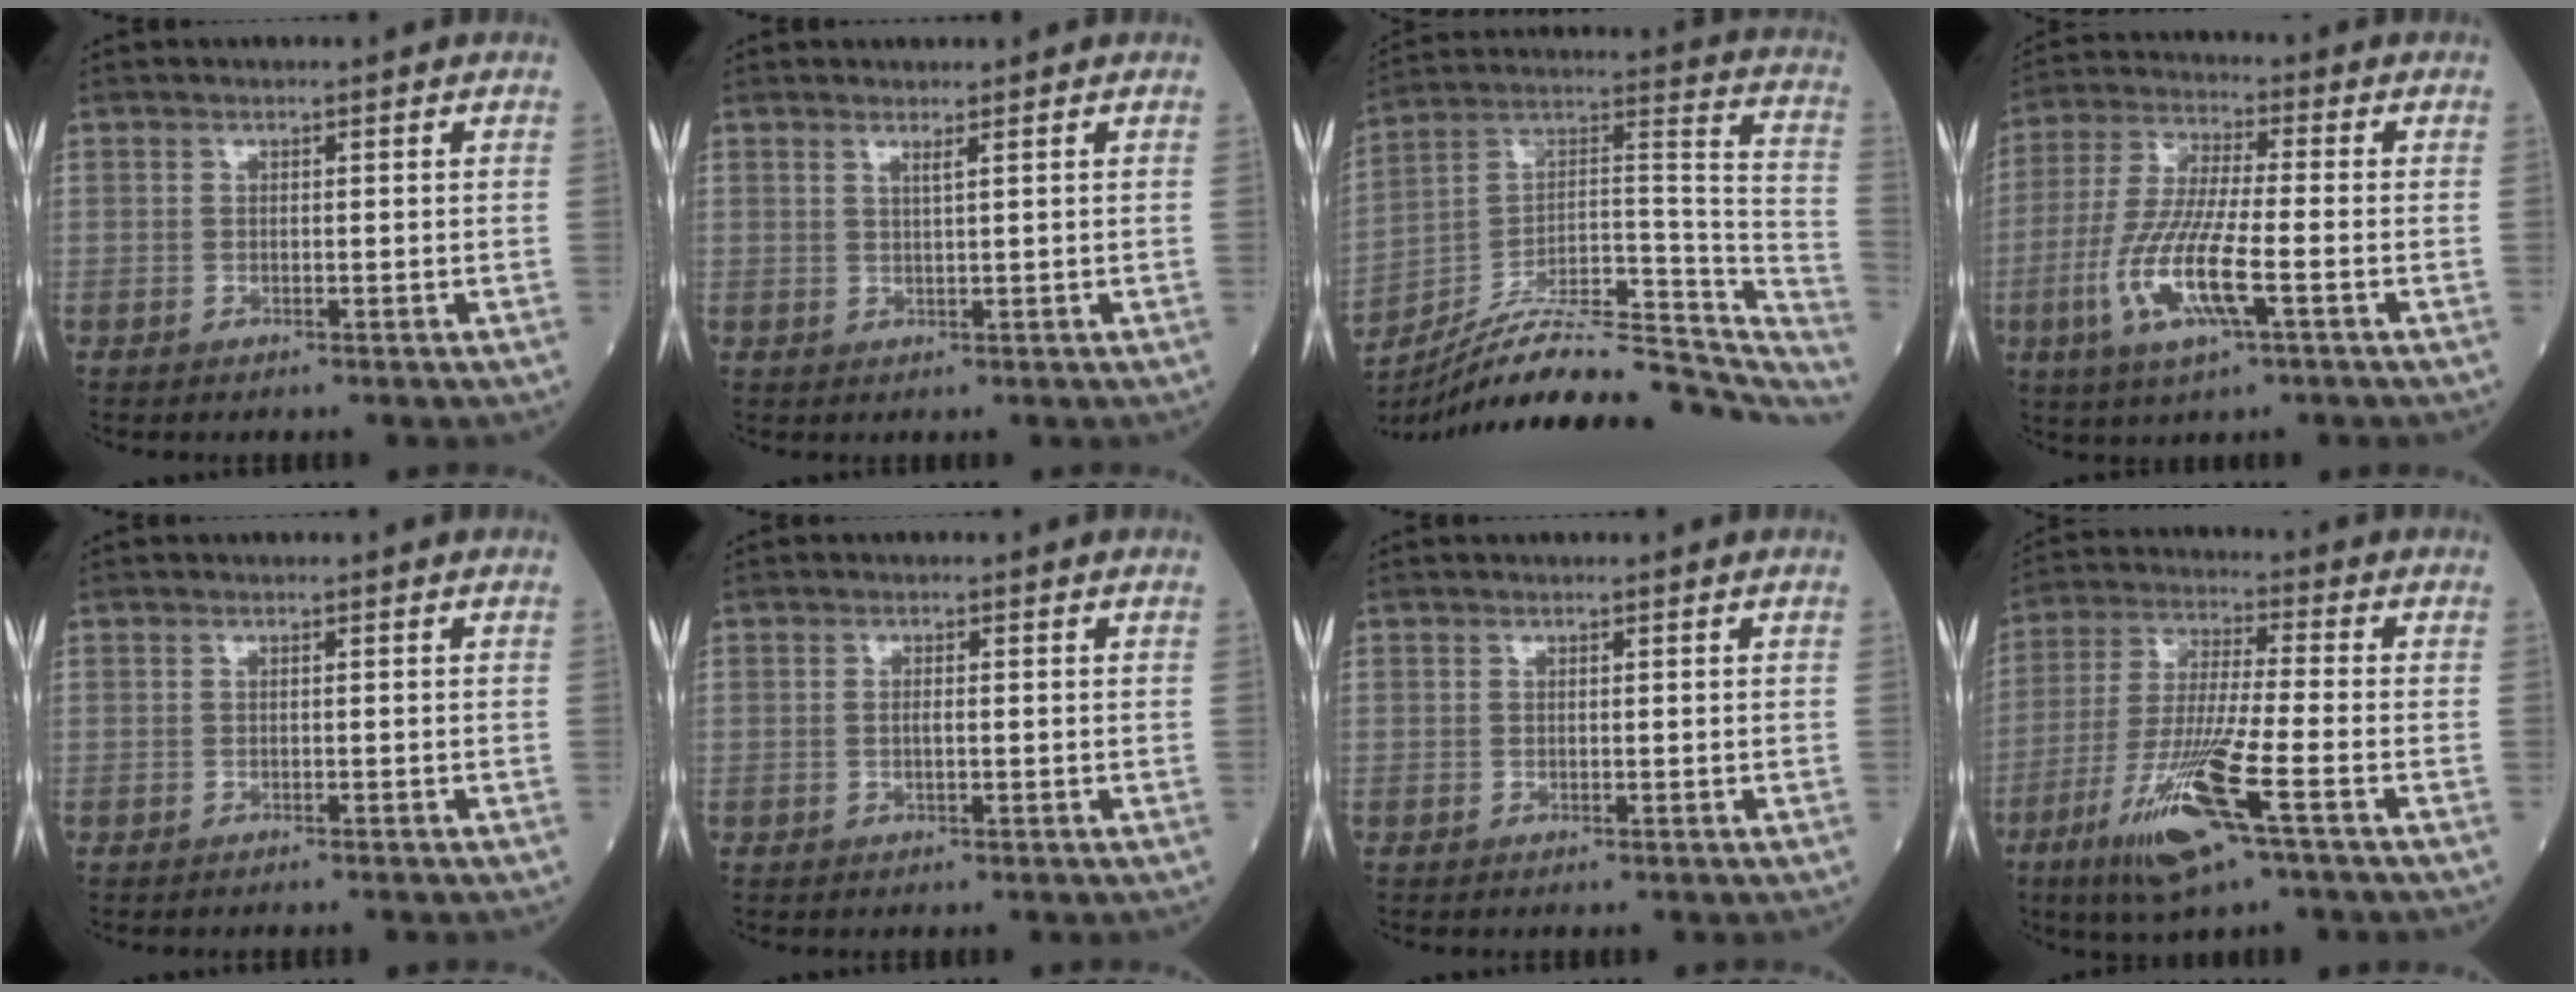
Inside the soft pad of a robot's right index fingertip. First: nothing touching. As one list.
[{"total": 1.1, "force": [0.8, -0.3, 0.8], "torque": [-0.021, -0.008, 0.018]}, {"total": 25.1, "force": [-21.5, 6.1, 11.4], "torque": [-0.132, 0.043, -0.323]}, {"total": 12.2, "force": [-3.9, 1.5, 11.4], "torque": [-0.244, -0.014, -0.075]}, {"total": 1.5, "force": [-1.4, 0.0, 0.7], "torque": [-0.013, 0.000, -0.014]}, {"total": 1.0, "force": [-0.1, 0.2, 1.0], "torque": [-0.022, 0.001, 0.001]}, {"total": 0.0}, {"total": 14.0, "force": [-6.7, 0.4, 12.2], "torque": [-0.256, -0.026, -0.121]}]